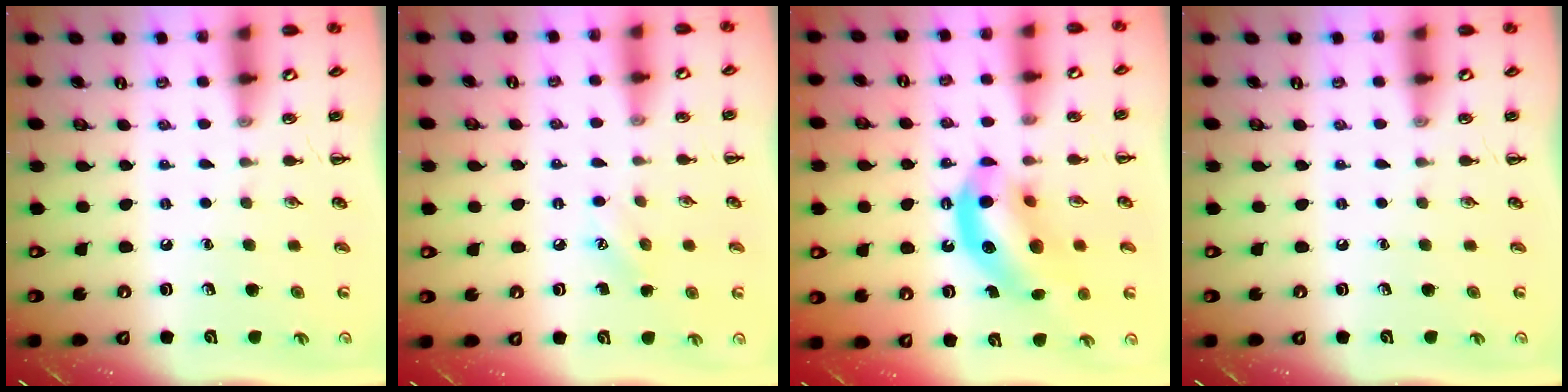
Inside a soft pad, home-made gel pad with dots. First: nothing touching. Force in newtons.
{"total": 6.3, "press": 6.0, "slide": 1.8}
{"total": 13.6, "press": 13.1, "slide": 3.6}
{"total": 0.0}